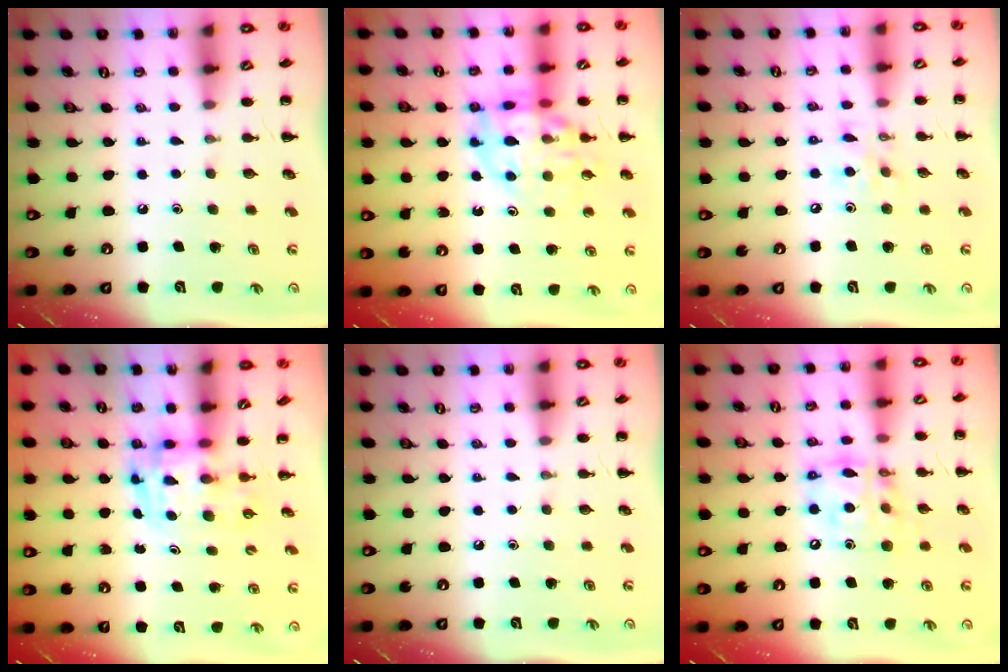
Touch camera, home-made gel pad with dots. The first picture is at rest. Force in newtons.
{"total": 13.9, "press": 13.5, "slide": 3.3}
{"total": 6.7, "press": 6.7, "slide": 0.6}
{"total": 3.6, "press": 3.5, "slide": 0.6}
{"total": 0.0}
{"total": 14.6, "press": 14.2, "slide": 3.7}